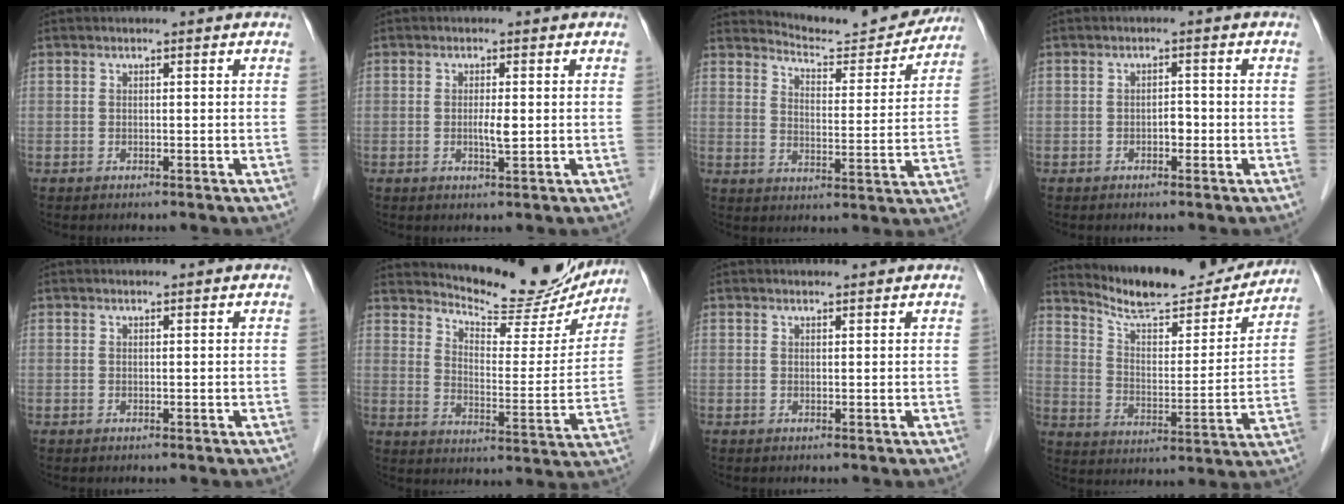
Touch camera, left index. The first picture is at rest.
{"total": 2.0, "force": [0.0, 0.3, 2.0], "torque": [-0.039, -0.002, 0.001]}
{"total": 13.1, "force": [12.9, 1.3, 1.9], "torque": [-0.030, -0.025, 0.169]}
{"total": 1.4, "force": [-0.6, 0.8, 1.1], "torque": [-0.014, 0.005, -0.011]}
{"total": 0.6, "force": [0.6, 0.0, 0.2], "torque": [-0.004, 0.007, 0.010]}
{"total": 17.1, "force": [16.1, 3.3, 4.5], "torque": [-0.063, -0.039, 0.209]}
{"total": 1.7, "force": [1.7, 0.2, 0.3], "torque": [-0.009, 0.008, 0.023]}
{"total": 18.8, "force": [17.6, 2.9, 5.9], "torque": [-0.094, -0.023, 0.255]}